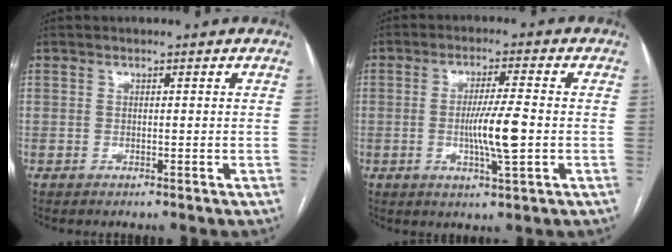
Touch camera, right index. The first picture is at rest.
{"total": 7.3, "force": [-1.1, 0.2, 7.2], "torque": [-0.132, -0.010, -0.020]}